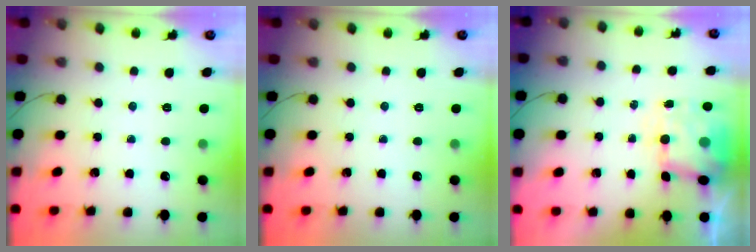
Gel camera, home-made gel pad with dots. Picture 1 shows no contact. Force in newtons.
{"total": 0.0}
{"total": 6.6, "press": 6.4, "slide": 1.4}